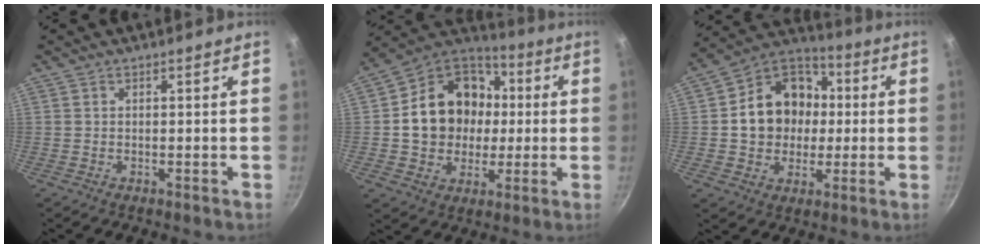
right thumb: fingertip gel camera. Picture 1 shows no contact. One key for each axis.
{"total": 19.4, "fx": 1.1, "fy": 16.2, "fz": 10.5, "tx": -0.156, "ty": 0.037, "tz": 0.017}
{"total": 16.1, "fx": 0.6, "fy": 13.6, "fz": 8.6, "tx": -0.110, "ty": 0.031, "tz": 0.002}